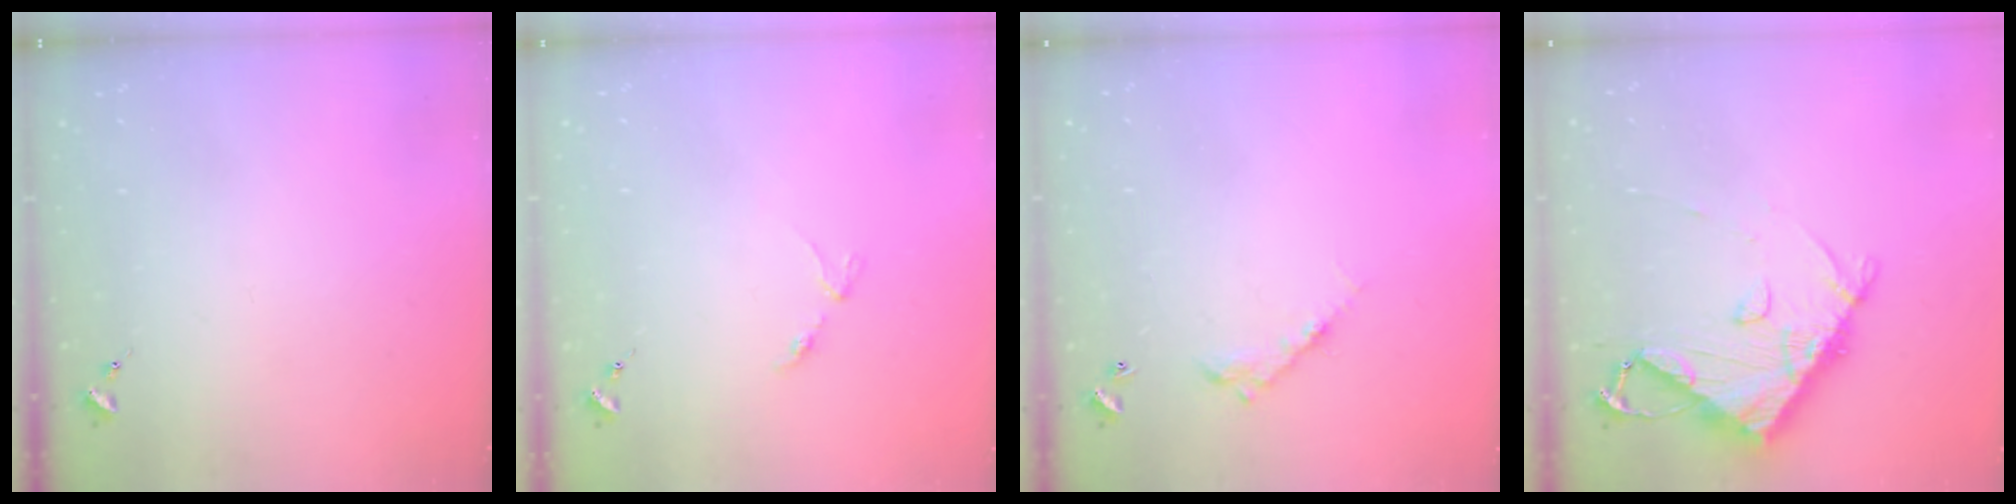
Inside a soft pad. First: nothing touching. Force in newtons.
{"total": 2.8, "press": 2.8, "slide": 0.5}
{"total": 7.7, "press": 7.7, "slide": 0.6}
{"total": 11.0, "press": 10.9, "slide": 1.4}